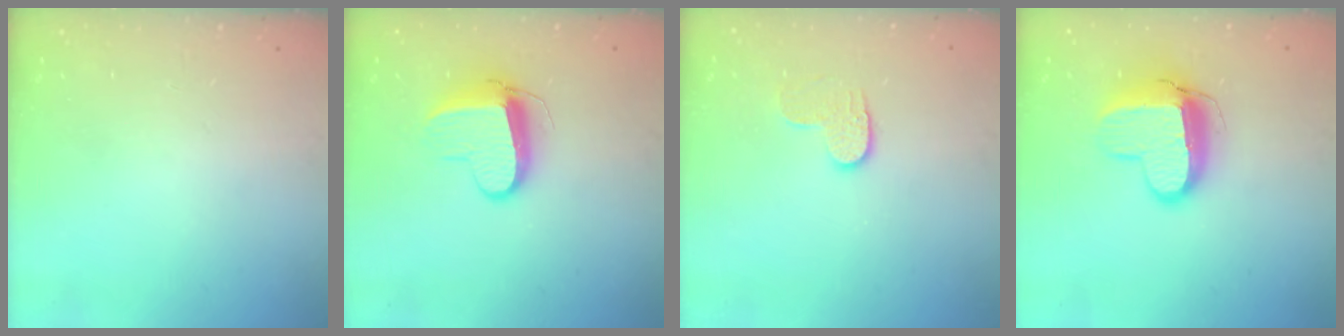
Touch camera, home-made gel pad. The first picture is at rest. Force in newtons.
{"total": 9.6, "press": 9.5, "slide": 0.9}
{"total": 5.7, "press": 5.7, "slide": 0.5}
{"total": 12.0, "press": 12.0, "slide": 0.7}